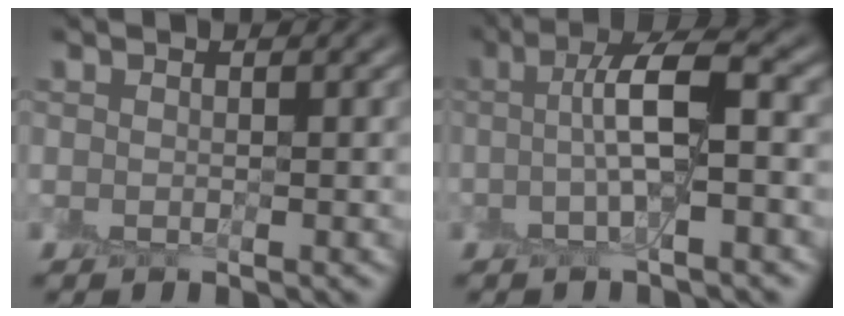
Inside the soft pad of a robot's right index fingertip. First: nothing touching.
{"total": 4.9, "force": [-0.1, 0.9, 4.8], "torque": [-0.089, 0.022, -0.010]}